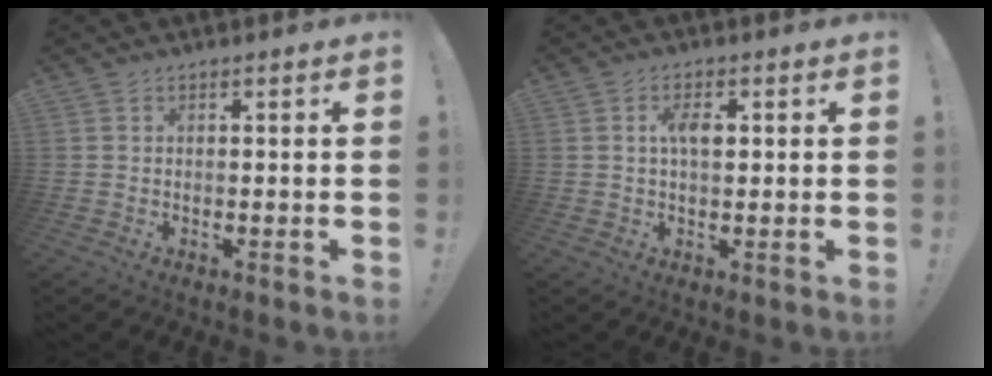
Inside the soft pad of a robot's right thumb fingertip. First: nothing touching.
{"total": 4.3, "force": [1.1, 2.2, 3.6], "torque": [-0.057, 0.004, 0.014]}